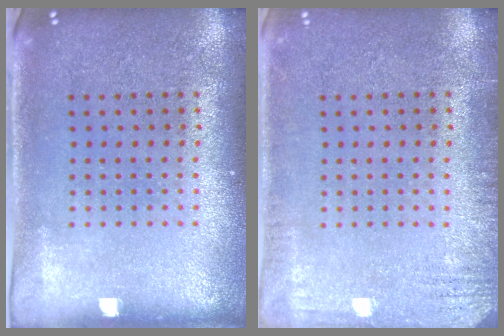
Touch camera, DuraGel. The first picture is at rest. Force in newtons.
{"total": 2.1, "press": 2.1, "slide": 0.2}